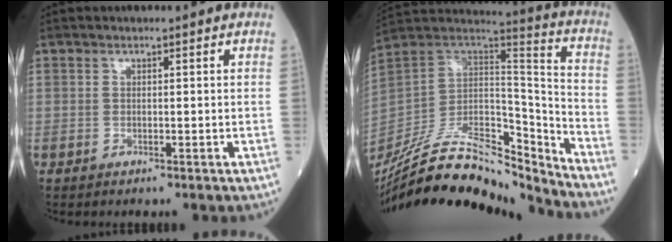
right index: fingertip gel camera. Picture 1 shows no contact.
{"total": 25.2, "force": [-22.7, 3.2, 10.6], "torque": [-0.209, 0.004, -0.385]}